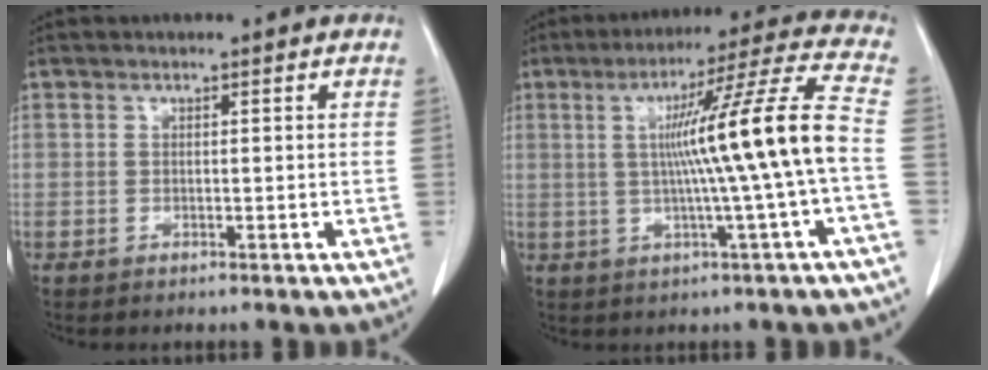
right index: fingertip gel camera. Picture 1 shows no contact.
{"total": 14.3, "force": [-0.5, -2.4, 14.1], "torque": [-0.217, 0.008, -0.008]}